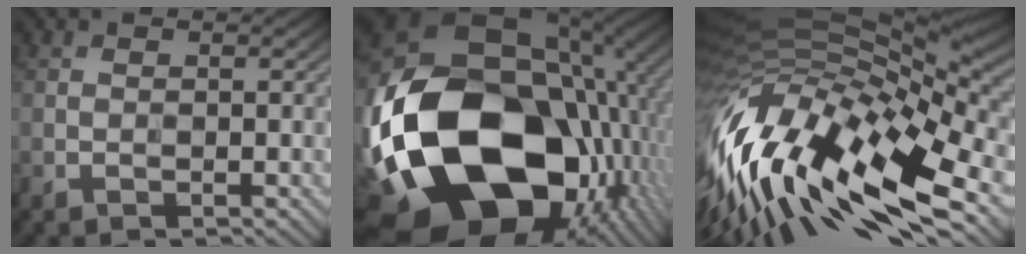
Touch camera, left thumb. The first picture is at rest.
{"total": 23.0, "force": [-5.5, 15.8, 15.8], "torque": [-0.379, -0.048, -0.073]}
{"total": 16.9, "force": [-6.3, 5.8, 14.5], "torque": [-0.313, -0.018, -0.108]}